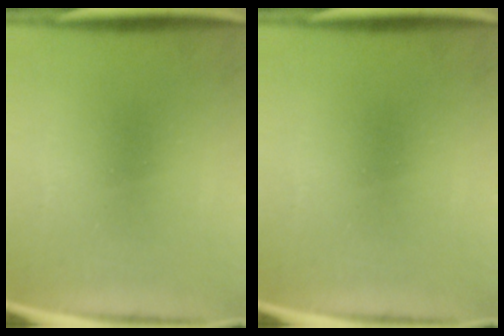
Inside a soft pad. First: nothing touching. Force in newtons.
{"total": 0.0}